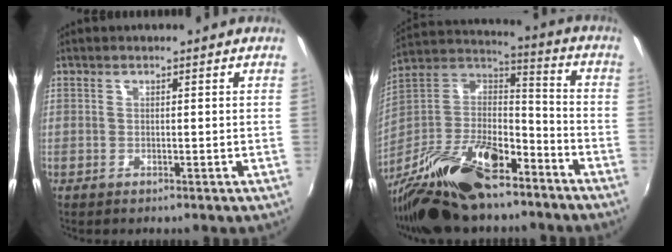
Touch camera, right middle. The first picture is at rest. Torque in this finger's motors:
{"motor_torque": [1.07, -1.07, 0.35, 0.21]}